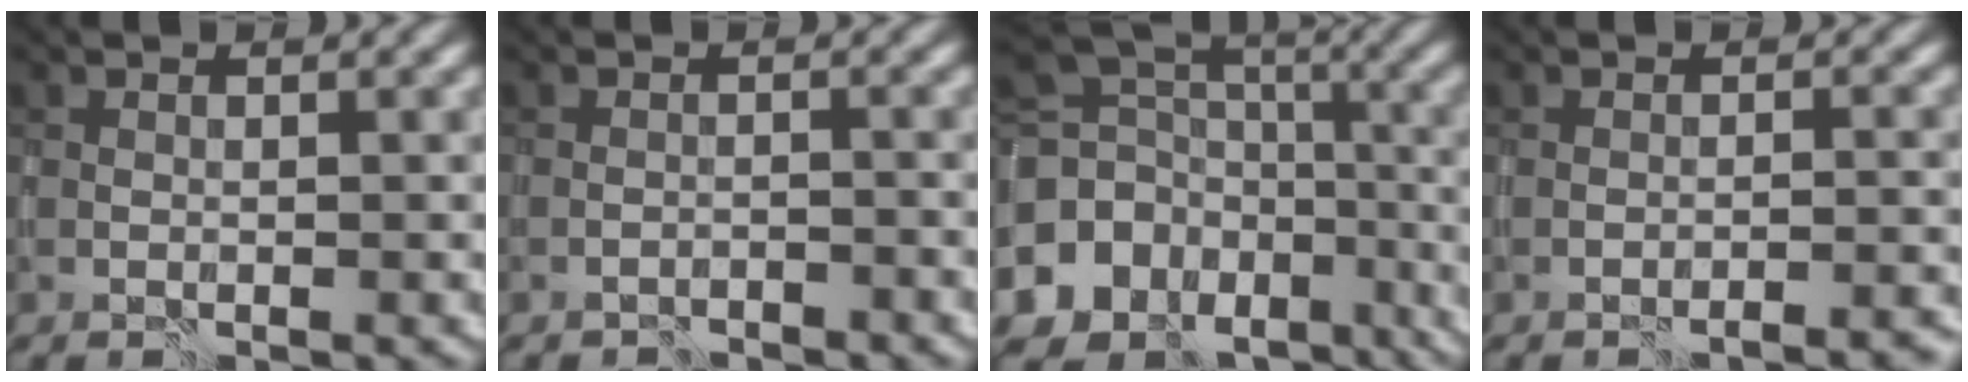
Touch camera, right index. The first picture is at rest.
{"total": 1.4, "force": [-1.4, 0.1, -0.2], "torque": [0.002, 0.002, -0.028]}
{"total": 13.5, "force": [-6.7, 10.4, 5.4], "torque": [-0.151, -0.021, -0.093]}
{"total": 1.9, "force": [-1.6, 0.1, 1.1], "torque": [-0.003, -0.002, -0.031]}